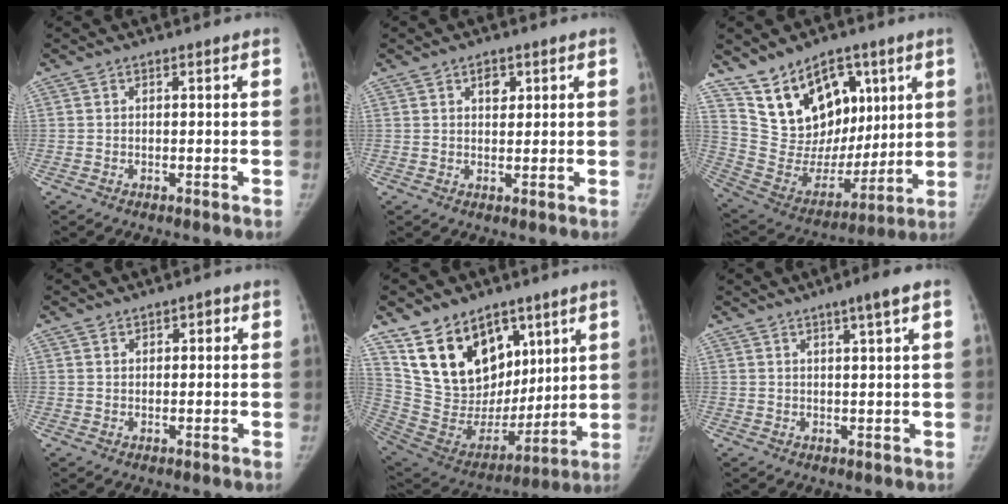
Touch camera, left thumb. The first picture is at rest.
{"total": 2.8, "force": [1.4, 1.8, 1.6], "torque": [-0.009, -0.006, 0.020]}
{"total": 20.0, "force": [10.5, 13.4, 10.6], "torque": [-0.130, -0.032, 0.209]}
{"total": 1.9, "force": [0.9, 1.4, 1.0], "torque": [0.001, -0.002, 0.011]}
{"total": 21.8, "force": [12.0, 14.0, 11.5], "torque": [-0.154, -0.039, 0.239]}
{"total": 4.3, "force": [2.3, 0.1, 3.6], "torque": [-0.055, -0.005, 0.034]}